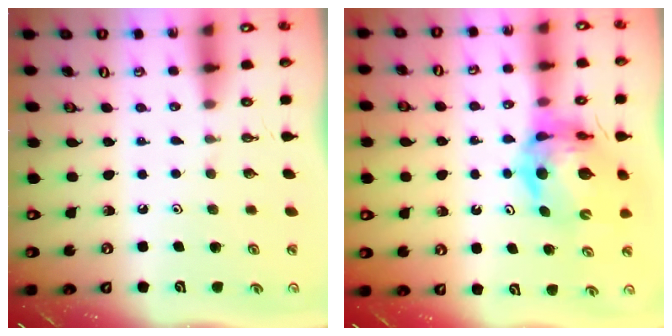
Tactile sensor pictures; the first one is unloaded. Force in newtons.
{"total": 13.5, "press": 13.4, "slide": 1.4}